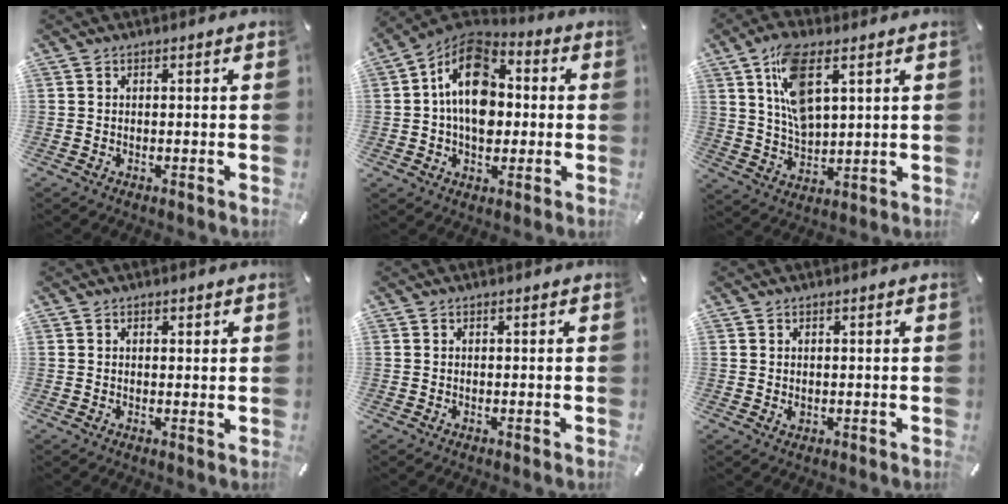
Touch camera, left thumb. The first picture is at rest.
{"total": 16.3, "force": [0.9, 11.4, 11.6], "torque": [-0.214, 0.002, 0.012]}
{"total": 12.0, "force": [5.4, 5.8, 9.1], "torque": [-0.189, -0.010, 0.093]}
{"total": 1.3, "force": [0.5, 0.8, 1.0], "torque": [-0.013, -0.001, 0.007]}
{"total": 0.0}
{"total": 0.9, "force": [0.1, 0.7, 0.5], "torque": [-0.004, -0.001, -0.001]}